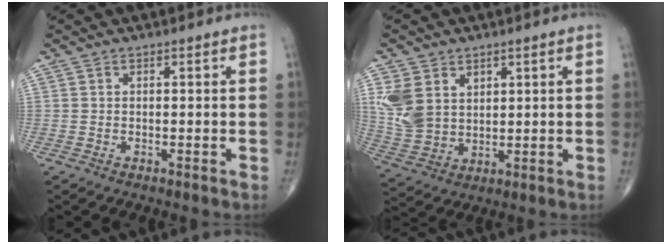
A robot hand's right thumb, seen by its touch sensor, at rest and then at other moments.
{"total": 9.7, "force": [3.4, 7.2, 5.5], "torque": [-0.100, -0.012, 0.084]}